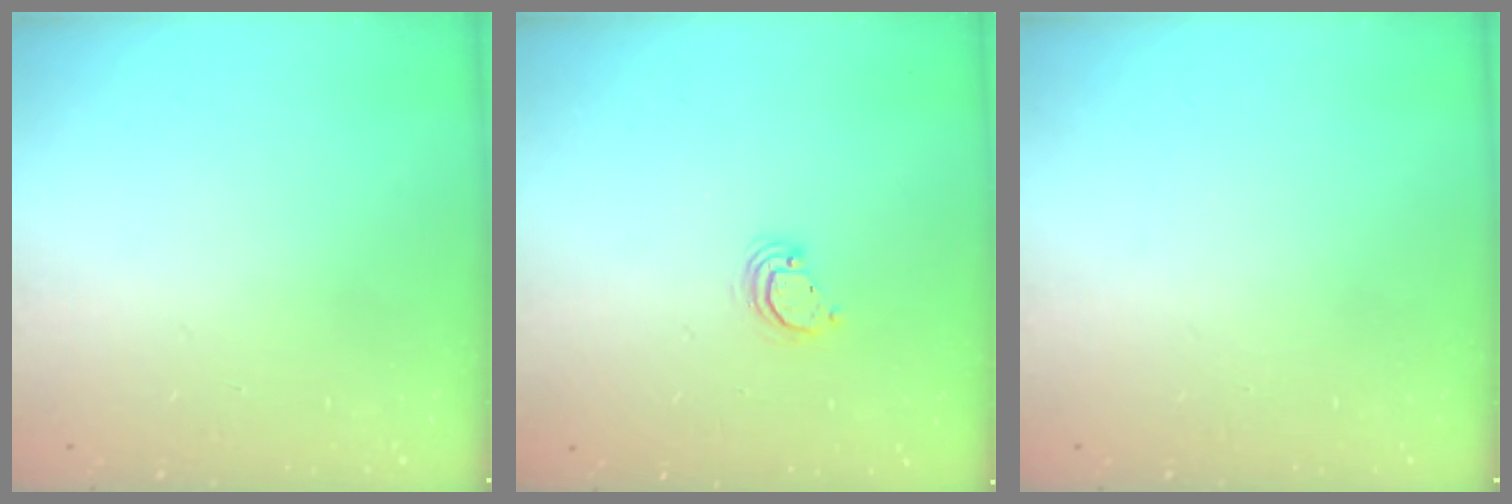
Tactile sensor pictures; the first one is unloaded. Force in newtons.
{"total": 3.2, "press": 3.2, "slide": 0.2}
{"total": 0.0}